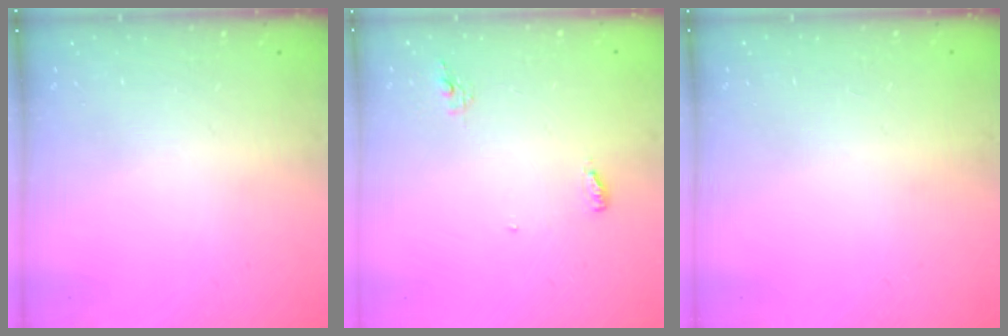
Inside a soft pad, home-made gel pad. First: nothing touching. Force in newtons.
{"total": 4.8, "press": 4.8, "slide": 0.3}
{"total": 1.0, "press": 0.8, "slide": 0.6}